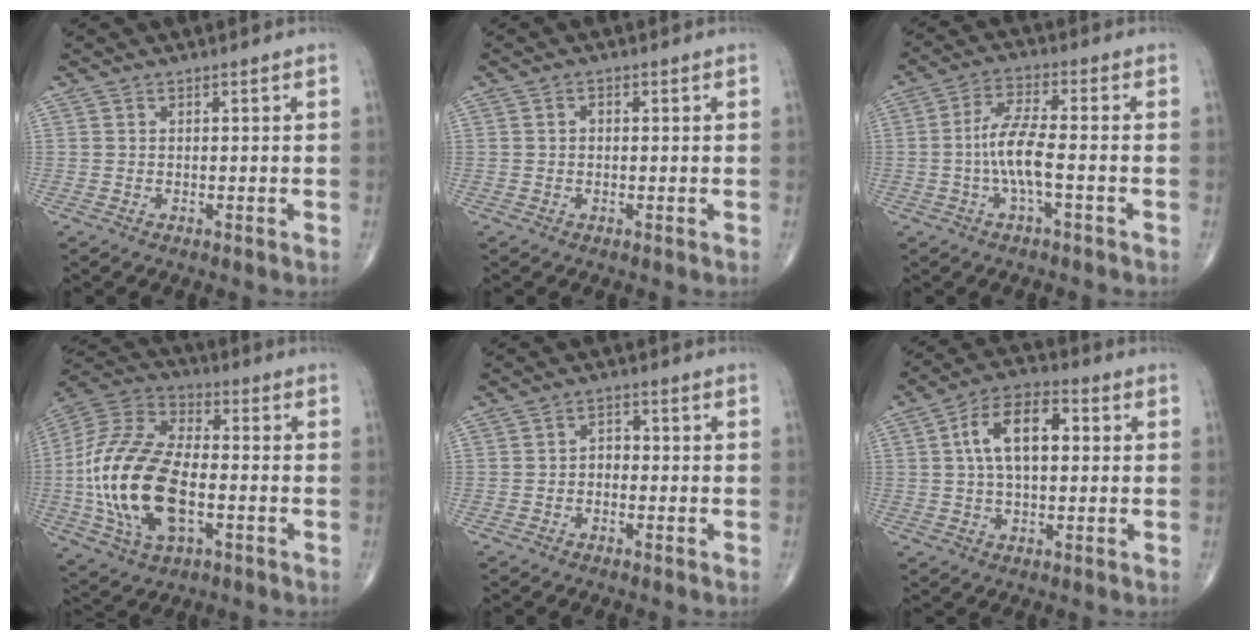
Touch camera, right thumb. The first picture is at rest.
{"total": 1.1, "force": [0.1, 0.8, 0.8], "torque": [-0.008, 0.005, -0.002]}
{"total": 7.7, "force": [-1.6, 1.8, 7.3], "torque": [-0.161, 0.021, -0.036]}
{"total": 22.7, "force": [-3.8, 12.0, 18.9], "torque": [-0.393, 0.014, -0.069]}
{"total": 2.4, "force": [-0.7, 1.8, 1.4], "torque": [-0.008, 0.013, -0.023]}
{"total": 11.4, "force": [1.8, 6.1, 9.4], "torque": [-0.161, 0.024, 0.024]}